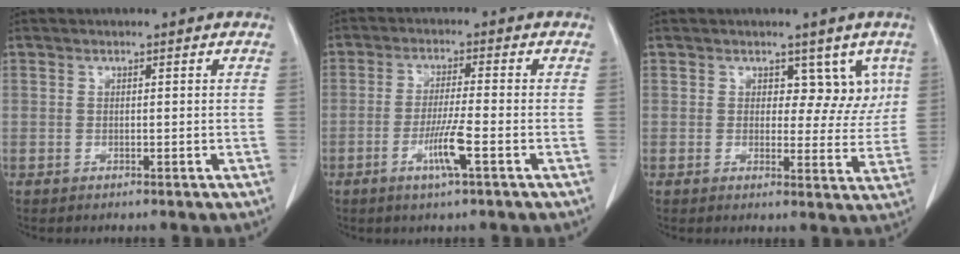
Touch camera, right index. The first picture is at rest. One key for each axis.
{"total": 5.7, "fx": -2.4, "fy": -0.3, "fz": 5.2, "tx": -0.099, "ty": -0.011, "tz": -0.046}
{"total": 5.5, "fx": 2.6, "fy": 3.6, "fz": 3.3, "tx": -0.012, "ty": 0.003, "tz": 0.030}